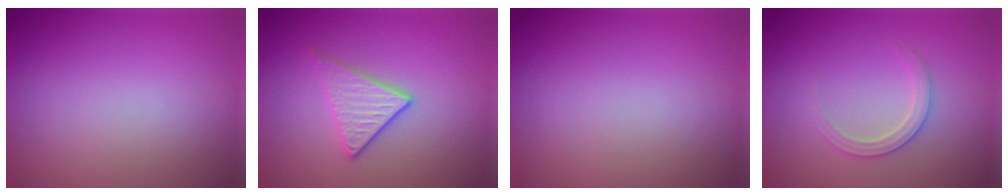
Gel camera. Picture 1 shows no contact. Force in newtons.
{"total": 2.9, "press": 2.6, "slide": 1.4}
{"total": 0.0}
{"total": 2.2, "press": 2.2, "slide": 0.2}